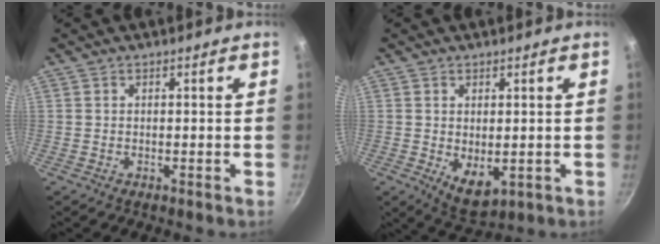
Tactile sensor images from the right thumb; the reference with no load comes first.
{"total": 5.9, "force": [-0.4, 3.4, 4.9], "torque": [-0.063, -0.018, 0.008]}